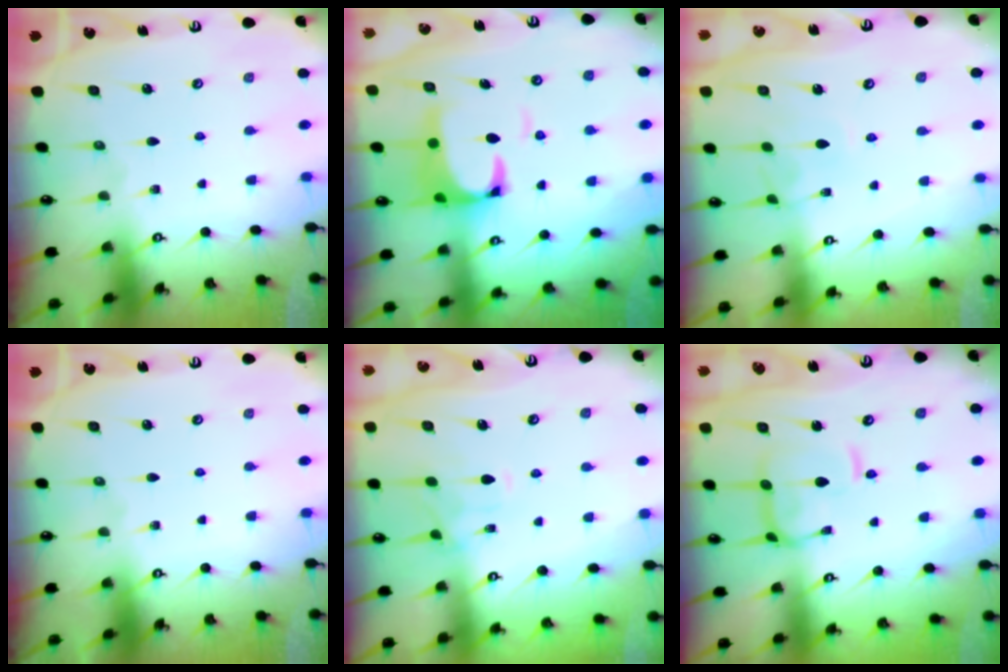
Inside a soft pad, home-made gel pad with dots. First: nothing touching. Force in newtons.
{"total": 4.4, "press": 4.2, "slide": 1.3}
{"total": 1.2, "press": 1.2, "slide": 0.4}
{"total": 0.0}
{"total": 1.7, "press": 1.1, "slide": 1.2}
{"total": 7.3, "press": 7.2, "slide": 1.1}